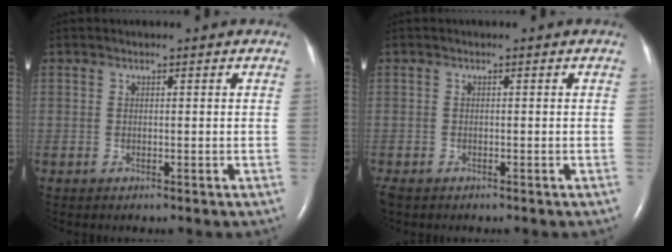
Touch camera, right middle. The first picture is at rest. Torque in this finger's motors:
{"motor_torque": [0.30, -0.44, 0.00, 0.01]}